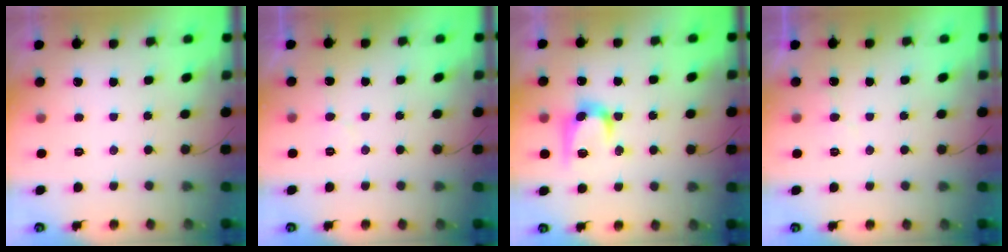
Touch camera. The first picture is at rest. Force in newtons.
{"total": 3.0, "press": 3.0, "slide": 0.1}
{"total": 11.9, "press": 11.9, "slide": 0.8}
{"total": 5.2, "press": 5.2, "slide": 0.5}